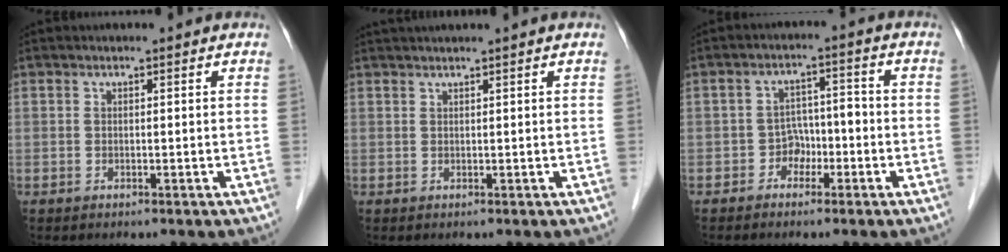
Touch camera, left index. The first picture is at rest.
{"total": 2.8, "force": [2.3, -0.8, 1.3], "torque": [-0.017, 0.020, 0.046]}
{"total": 3.6, "force": [-1.9, 2.6, 1.6], "torque": [-0.023, 0.015, -0.035]}